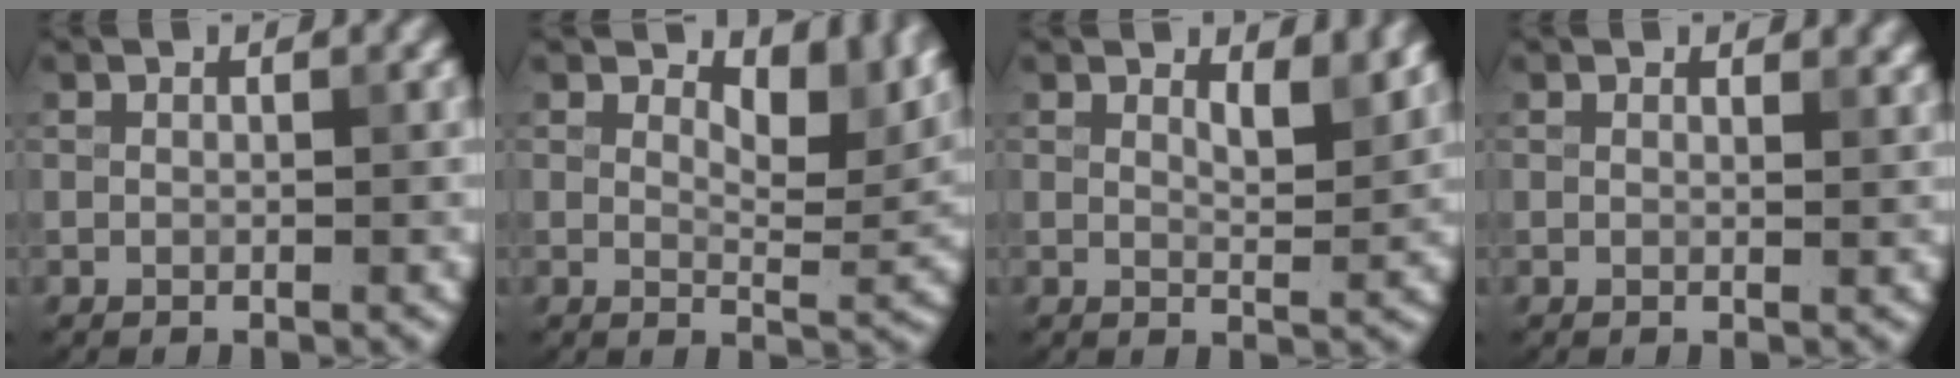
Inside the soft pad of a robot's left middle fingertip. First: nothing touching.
{"total": 5.9, "force": [3.9, 2.4, 3.7], "torque": [-0.048, -0.005, 0.050]}
{"total": 2.5, "force": [1.7, 0.7, 1.6], "torque": [-0.023, -0.007, 0.028]}
{"total": 1.1, "force": [0.9, 0.4, 0.4], "torque": [-0.004, -0.001, 0.014]}